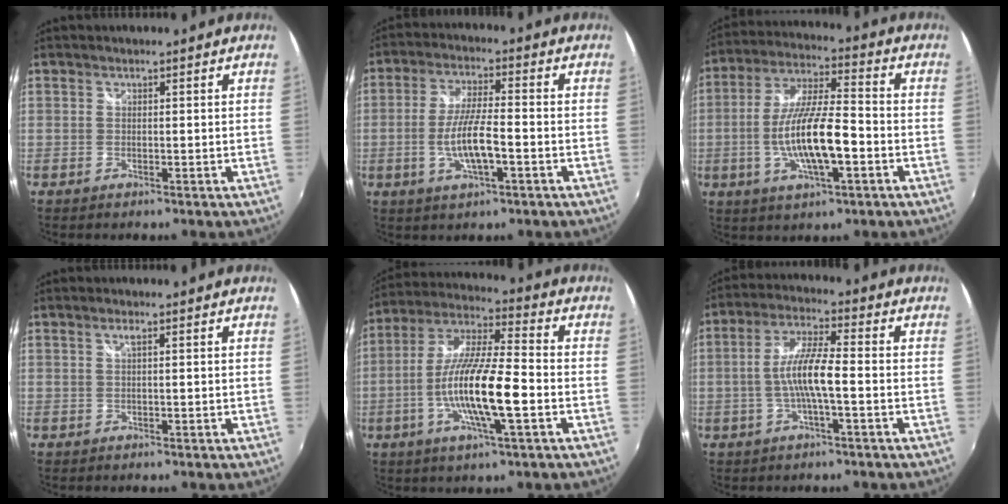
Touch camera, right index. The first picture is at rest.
{"total": 8.7, "force": [-2.6, 1.9, 8.1], "torque": [-0.160, -0.005, -0.048]}
{"total": 14.3, "force": [-3.8, 3.6, 13.3], "torque": [-0.263, -0.005, -0.067]}
{"total": 0.9, "force": [0.3, -0.2, 0.8], "torque": [-0.014, 0.003, 0.003]}
{"total": 15.5, "force": [-4.2, 2.3, 14.8], "torque": [-0.287, -0.007, -0.082]}
{"total": 8.1, "force": [-1.9, 0.8, 7.8], "torque": [-0.161, 0.006, -0.035]}